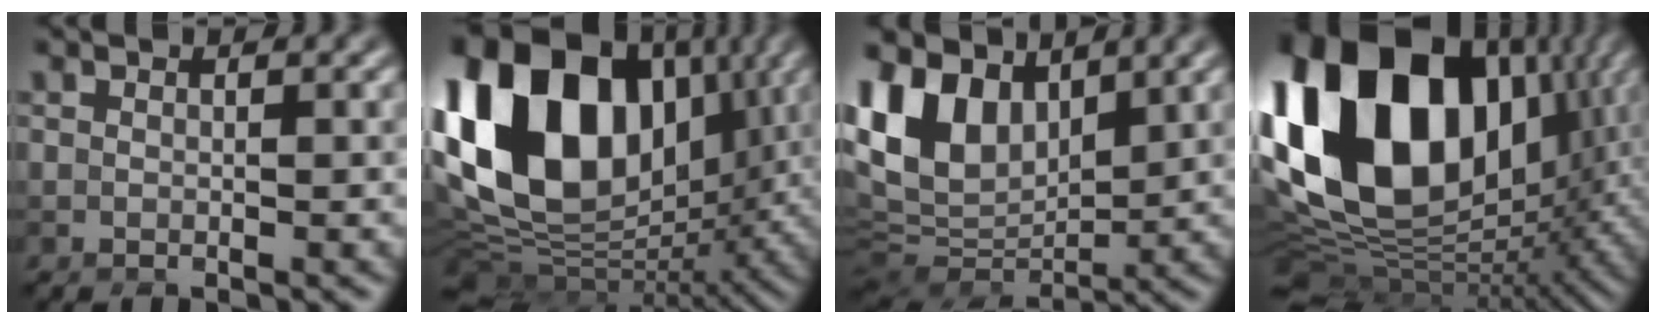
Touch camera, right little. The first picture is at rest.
{"total": 19.6, "force": [4.9, 13.4, 13.5], "torque": [-0.273, 0.028, 0.094]}
{"total": 11.0, "force": [5.2, 6.9, 6.8], "torque": [-0.172, 0.019, 0.098]}
{"total": 21.6, "force": [5.9, 14.0, 15.4], "torque": [-0.347, 0.026, 0.111]}